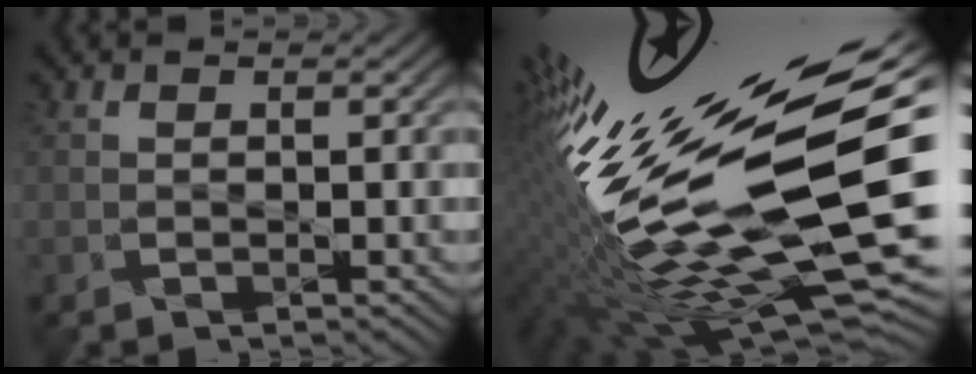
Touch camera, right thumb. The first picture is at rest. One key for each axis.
{"total": 20.7, "fx": 2.0, "fy": 7.3, "fz": 19.3, "tx": -0.356, "ty": -0.036, "tz": 0.050}